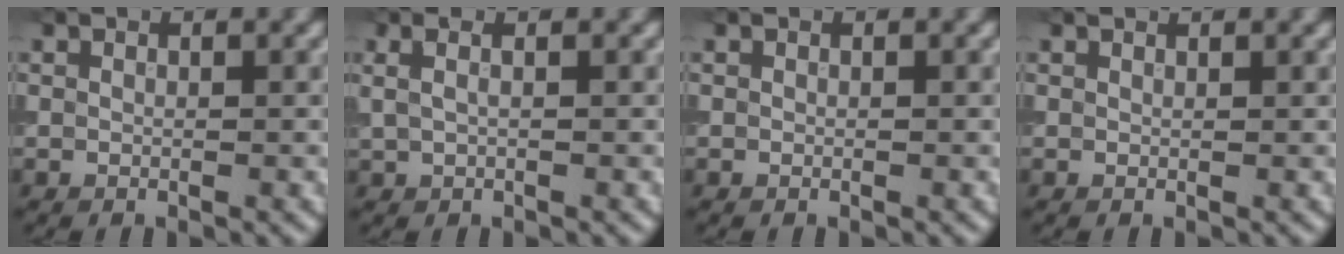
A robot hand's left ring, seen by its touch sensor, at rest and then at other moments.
{"total": 2.1, "force": [1.1, 0.7, 1.7], "torque": [-0.035, 0.002, 0.009]}
{"total": 0.0}
{"total": 0.5, "force": [0.5, -0.1, 0.0], "torque": [-0.004, 0.003, 0.012]}